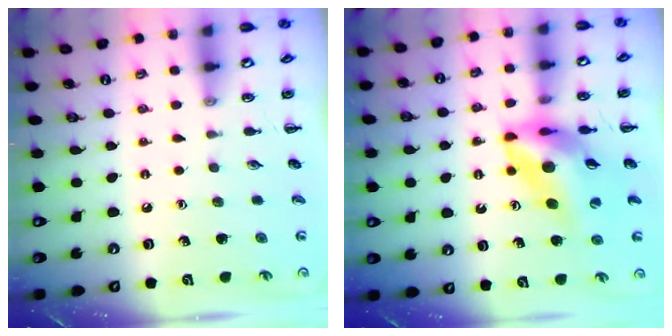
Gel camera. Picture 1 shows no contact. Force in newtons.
{"total": 12.5, "press": 11.9, "slide": 3.8}